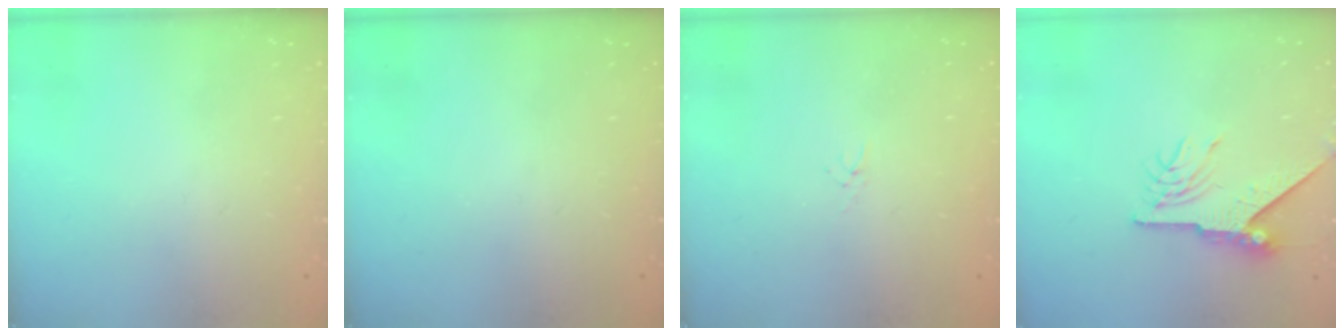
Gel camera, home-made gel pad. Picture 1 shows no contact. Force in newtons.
{"total": 0.0}
{"total": 1.0, "press": 1.0, "slide": 0.3}
{"total": 8.7, "press": 8.7, "slide": 0.6}